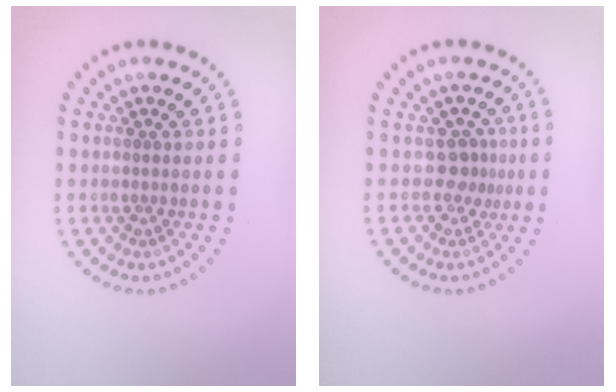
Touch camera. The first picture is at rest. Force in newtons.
{"total": 2.0, "press": 1.3, "slide": 1.5}